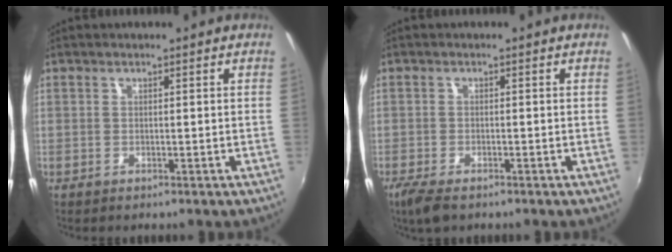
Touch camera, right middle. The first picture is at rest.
{"total": 4.5, "force": [-3.2, 1.5, 2.7], "torque": [-0.065, -0.019, -0.059]}